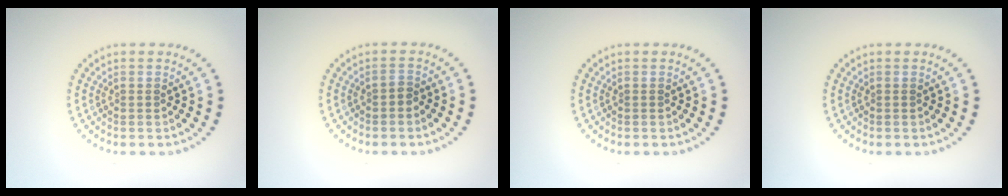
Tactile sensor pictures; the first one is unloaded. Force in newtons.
{"total": 0.8, "press": 0.7, "slide": 0.4}
{"total": 0.0}
{"total": 0.0}